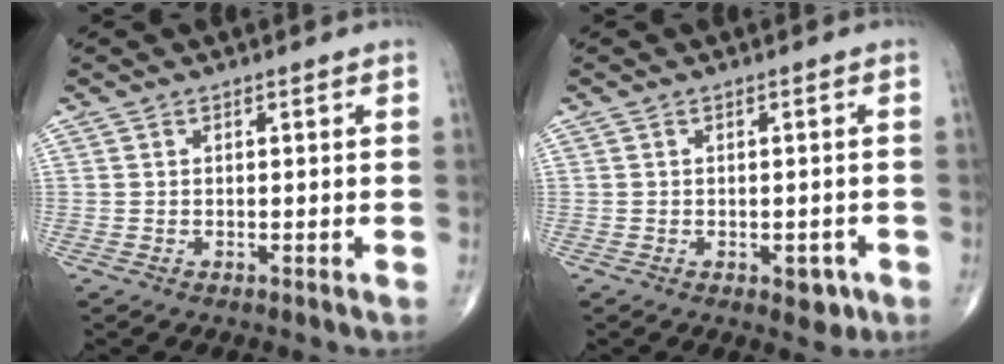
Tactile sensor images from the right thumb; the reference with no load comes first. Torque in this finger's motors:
{"motor_torque": [2.53, 2.49, 0.20, -0.38, -0.01]}